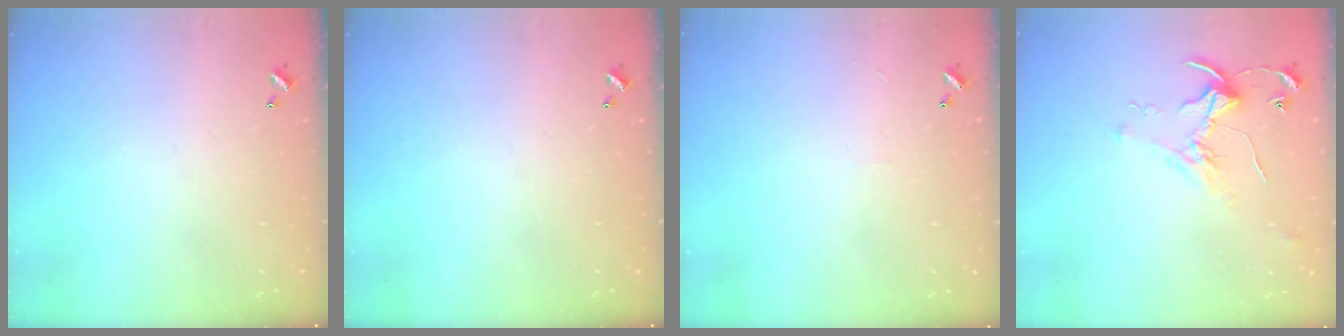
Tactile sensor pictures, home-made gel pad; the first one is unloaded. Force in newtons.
{"total": 0.0}
{"total": 1.3, "press": 1.3, "slide": 0.4}
{"total": 2.1, "press": 2.1, "slide": 0.1}